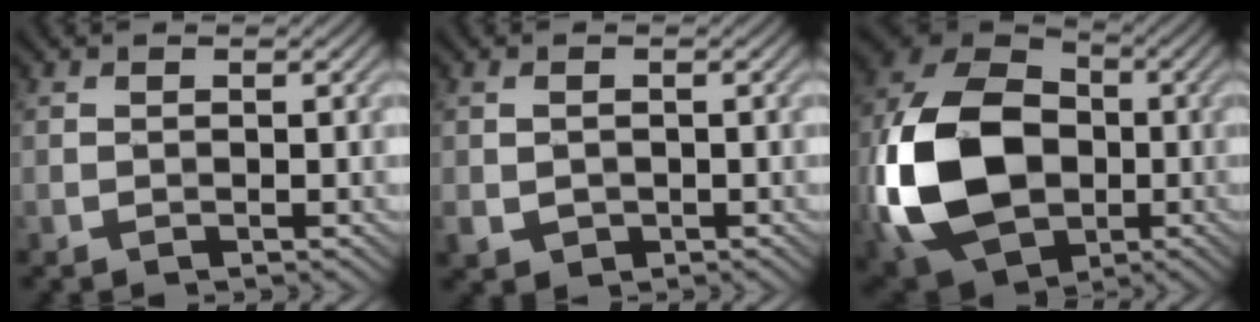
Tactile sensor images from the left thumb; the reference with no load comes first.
{"total": 2.1, "force": [-0.3, 1.6, 1.2], "torque": [-0.033, -0.004, -0.003]}
{"total": 17.8, "force": [-3.2, 12.8, 12.0], "torque": [-0.289, -0.006, -0.073]}